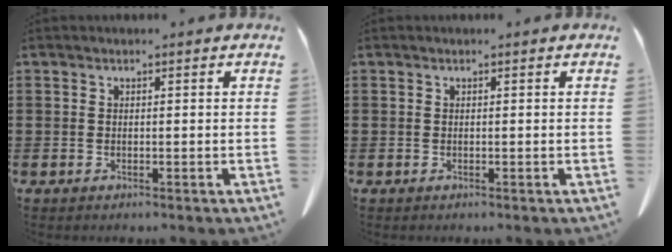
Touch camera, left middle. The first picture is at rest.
{"total": 0.0}